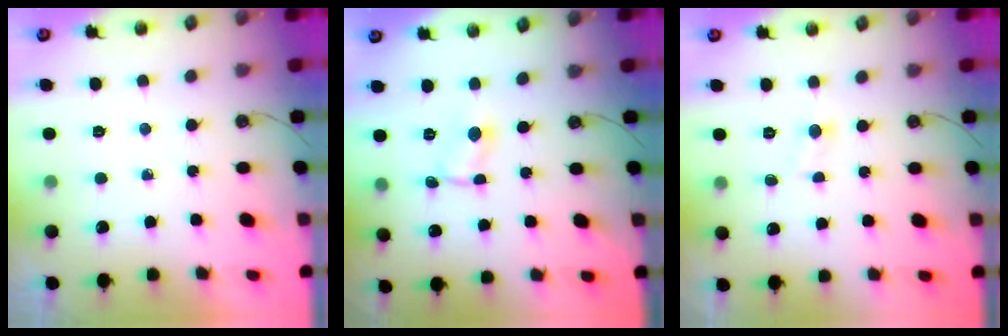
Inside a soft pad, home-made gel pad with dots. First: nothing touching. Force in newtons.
{"total": 0.9, "press": 0.9, "slide": 0.1}
{"total": 2.9, "press": 2.9, "slide": 0.3}